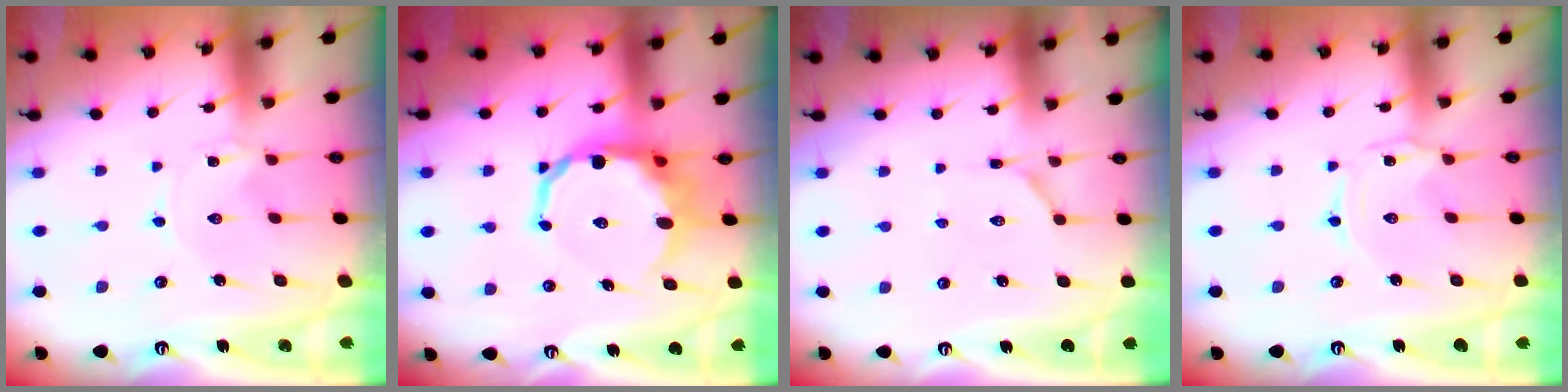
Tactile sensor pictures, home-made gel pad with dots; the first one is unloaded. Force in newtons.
{"total": 12.7, "press": 12.3, "slide": 3.1}
{"total": 3.9, "press": 3.9, "slide": 0.5}
{"total": 0.0}